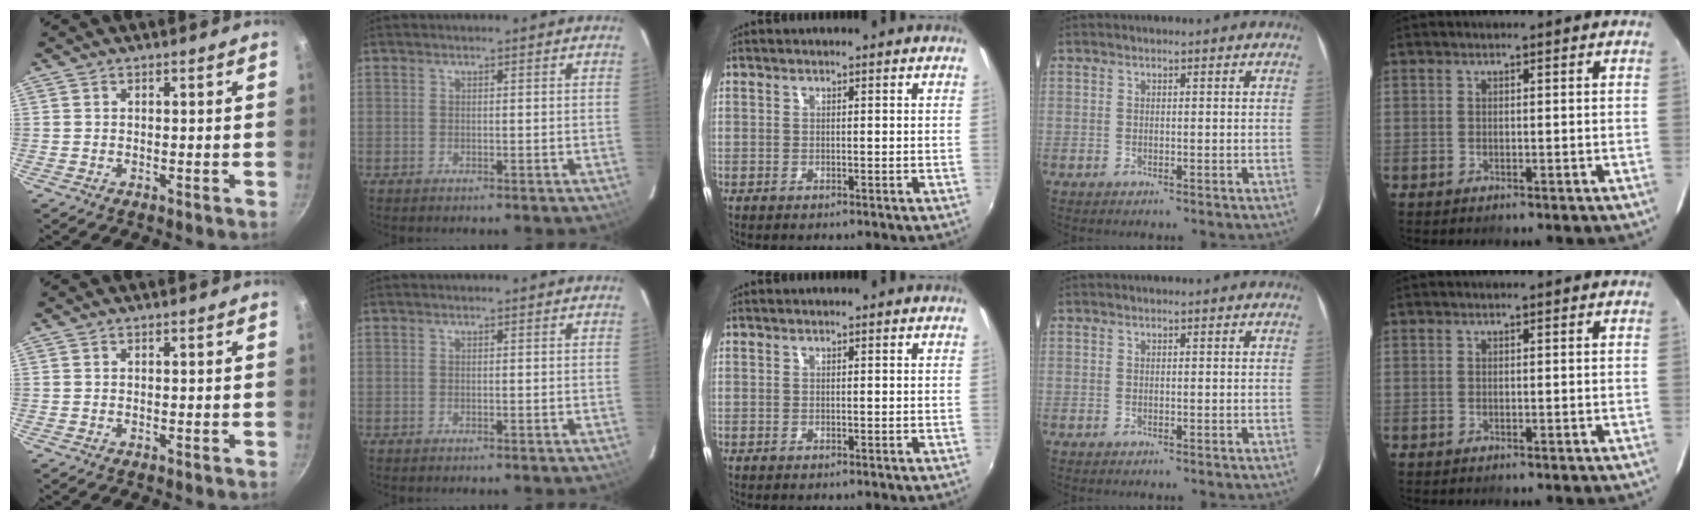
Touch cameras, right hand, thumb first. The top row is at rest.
{}